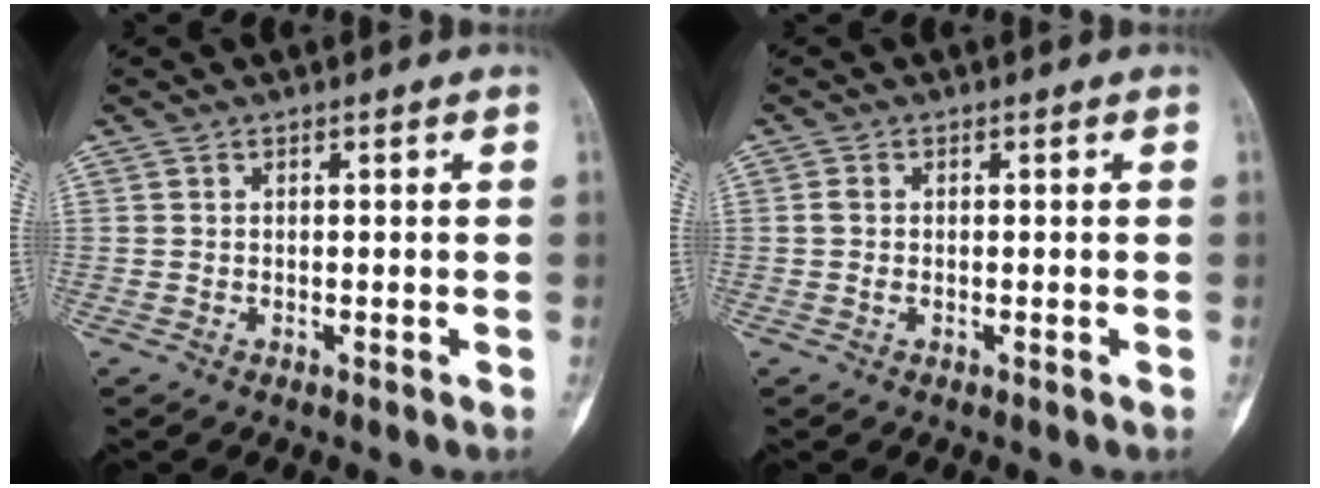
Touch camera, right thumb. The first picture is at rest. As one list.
[{"total": 1.3, "force": [0.0, 0.8, 1.1], "torque": [-0.021, 0.000, -0.003]}]